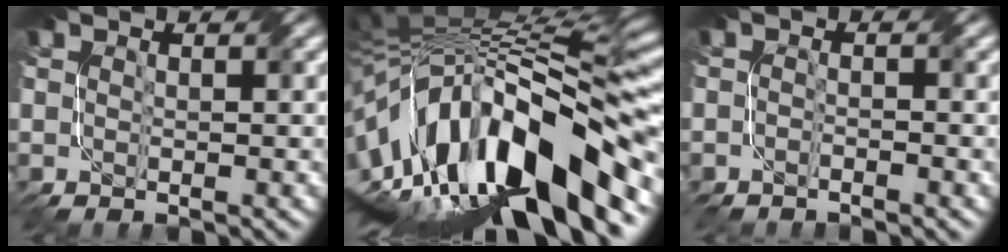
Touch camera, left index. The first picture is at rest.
{"total": 15.9, "force": [-3.2, 5.7, 14.5], "torque": [-0.240, 0.034, -0.060]}
{"total": 1.1, "force": [-1.1, 0.0, -0.1], "torque": [0.008, 0.001, -0.020]}